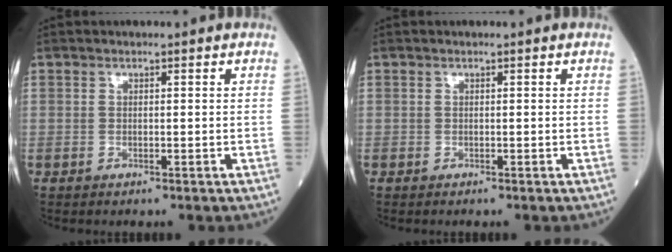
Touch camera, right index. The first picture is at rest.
{"total": 0.0}